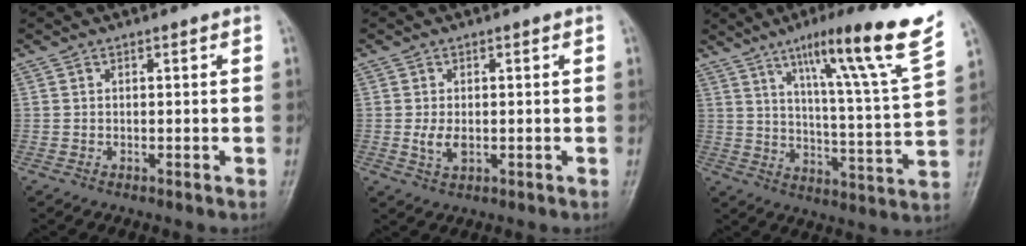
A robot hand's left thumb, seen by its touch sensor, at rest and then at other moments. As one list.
[{"total": 3.0, "force": [-0.1, 1.8, 2.5], "torque": [-0.050, -0.008, -0.001]}, {"total": 20.3, "force": [12.4, 0.6, 16.1], "torque": [-0.220, -0.056, 0.180]}]